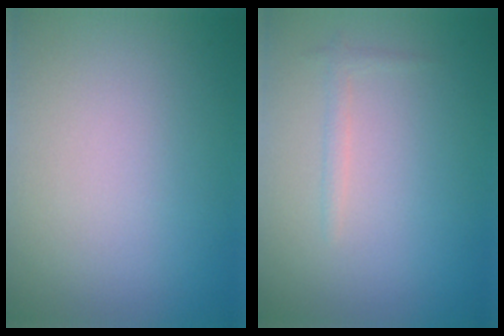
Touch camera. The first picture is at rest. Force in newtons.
{"total": 0.9, "press": 0.9, "slide": 0.1}